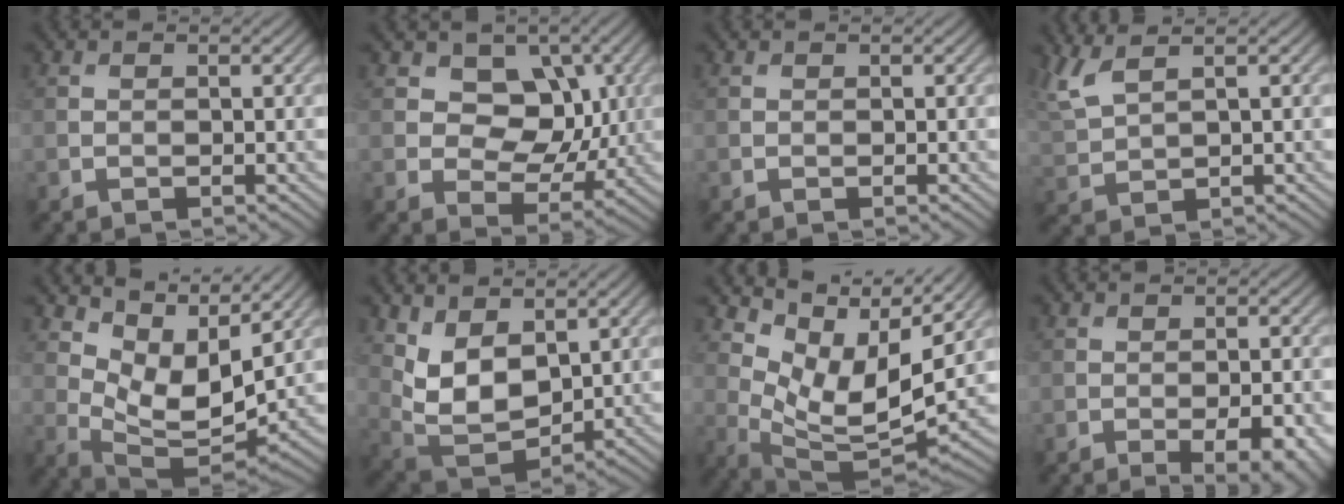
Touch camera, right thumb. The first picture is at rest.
{"total": 7.7, "force": [2.2, 6.0, 4.4], "torque": [-0.079, -0.008, 0.031]}
{"total": 0.0}
{"total": 5.3, "force": [3.4, 1.5, 3.8], "torque": [-0.102, 0.016, 0.077]}
{"total": 9.1, "force": [5.2, 4.2, 6.2], "torque": [-0.137, -0.005, 0.099]}
{"total": 8.0, "force": [3.0, 4.6, 5.8], "torque": [-0.134, -0.011, 0.060]}
{"total": 10.0, "force": [5.6, 4.2, 7.1], "torque": [-0.153, -0.008, 0.115]}
{"total": 6.2, "force": [-2.4, 2.5, 5.1], "torque": [-0.068, -0.009, -0.017]}